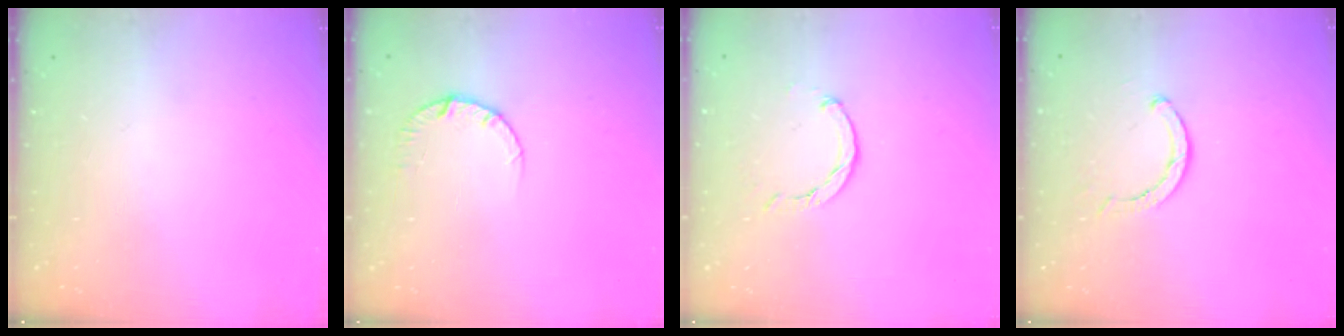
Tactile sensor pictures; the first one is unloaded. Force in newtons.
{"total": 4.5, "press": 4.5, "slide": 0.4}
{"total": 2.0, "press": 2.0, "slide": 0.4}
{"total": 2.8, "press": 2.8, "slide": 0.2}